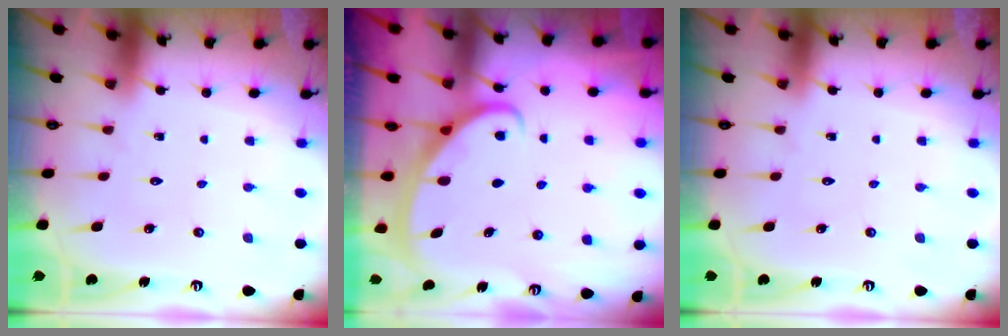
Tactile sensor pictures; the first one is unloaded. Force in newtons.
{"total": 2.8, "press": 2.8, "slide": 0.4}
{"total": 0.0}